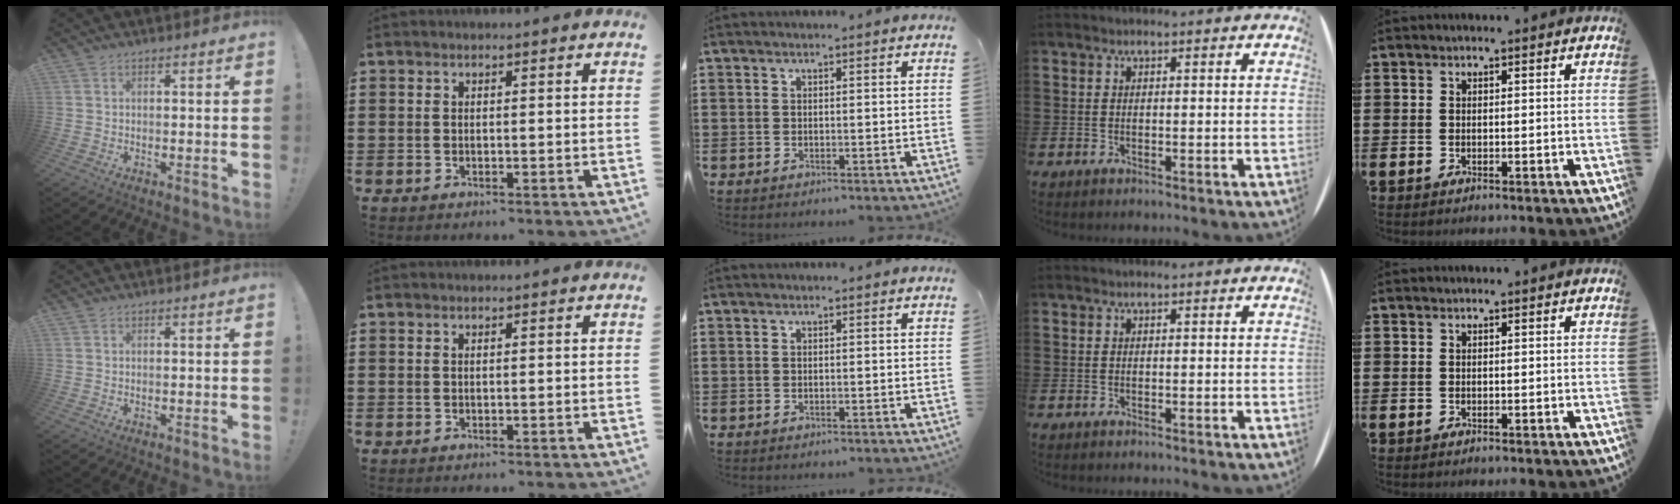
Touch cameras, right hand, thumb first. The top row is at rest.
{}